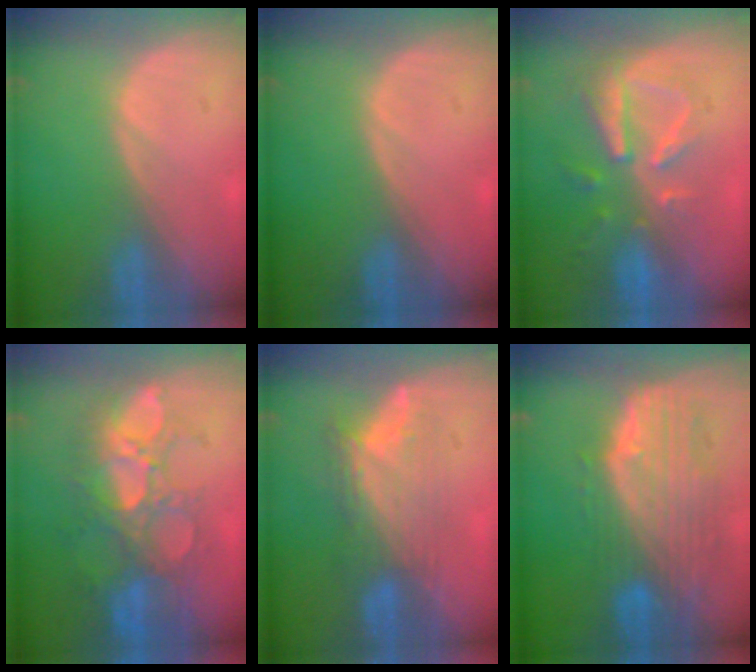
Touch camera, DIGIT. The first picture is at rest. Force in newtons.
{"total": 0.0}
{"total": 8.0, "press": 7.4, "slide": 3.0}
{"total": 10.9, "press": 9.6, "slide": 5.2}
{"total": 6.9, "press": 6.6, "slide": 2.2}
{"total": 10.7, "press": 9.2, "slide": 5.5}